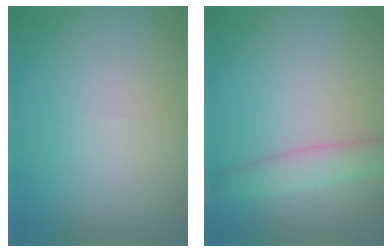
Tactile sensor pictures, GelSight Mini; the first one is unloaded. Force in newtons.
{"total": 2.9, "press": 2.9, "slide": 0.1}